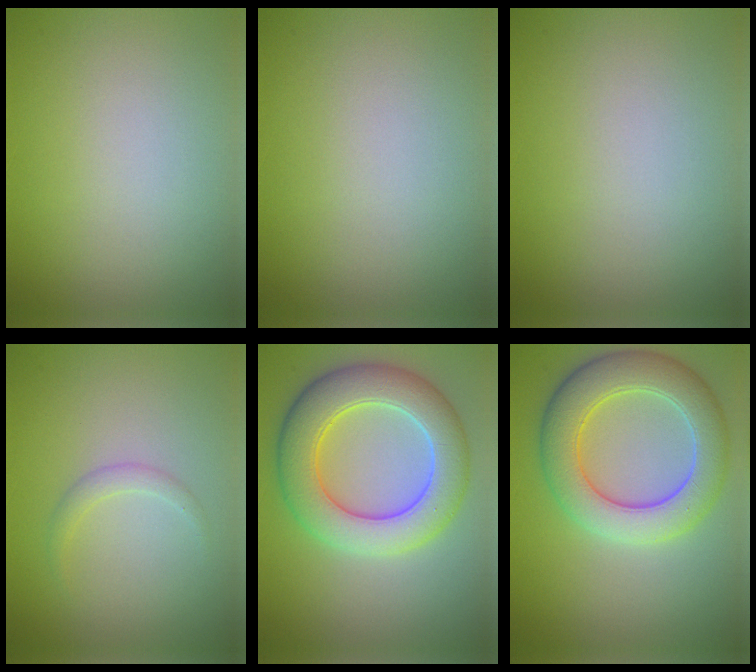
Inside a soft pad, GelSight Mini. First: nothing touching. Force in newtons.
{"total": 0.0}
{"total": 0.0}
{"total": 1.1, "press": 1.1, "slide": 0.0}
{"total": 7.6, "press": 7.6, "slide": 0.3}
{"total": 6.8, "press": 6.8, "slide": 0.3}